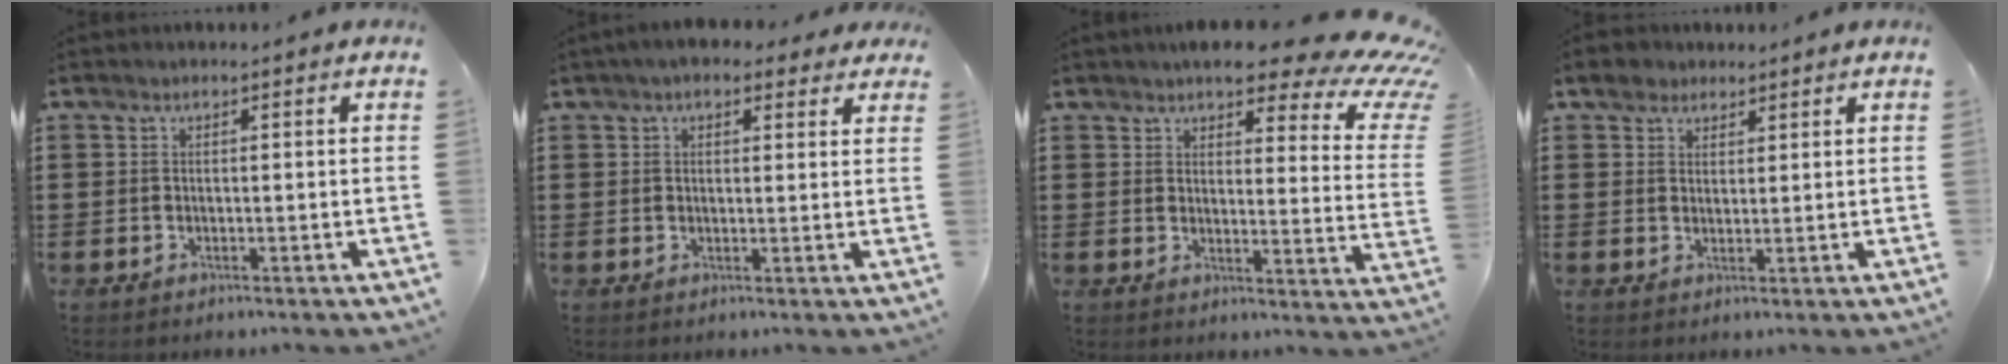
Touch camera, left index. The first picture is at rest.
{"total": 3.8, "force": [2.9, 1.6, 1.9], "torque": [-0.047, 0.005, 0.053]}
{"total": 8.4, "force": [6.6, 2.4, 4.6], "torque": [-0.085, -0.038, 0.113]}
{"total": 3.0, "force": [2.3, 1.9, 0.3], "torque": [-0.010, 0.009, 0.041]}